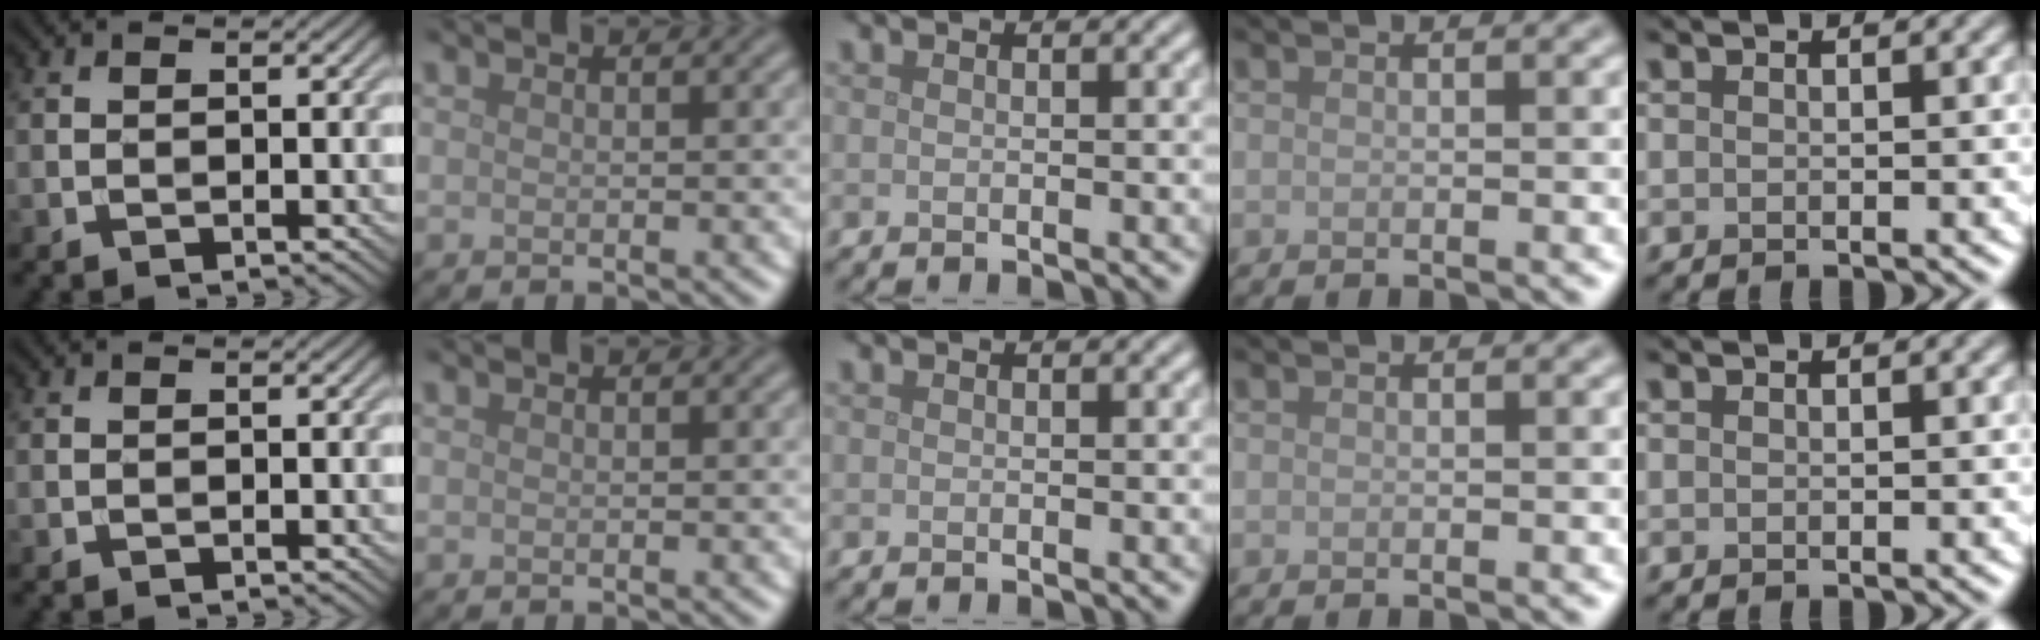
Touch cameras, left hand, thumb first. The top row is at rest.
{}